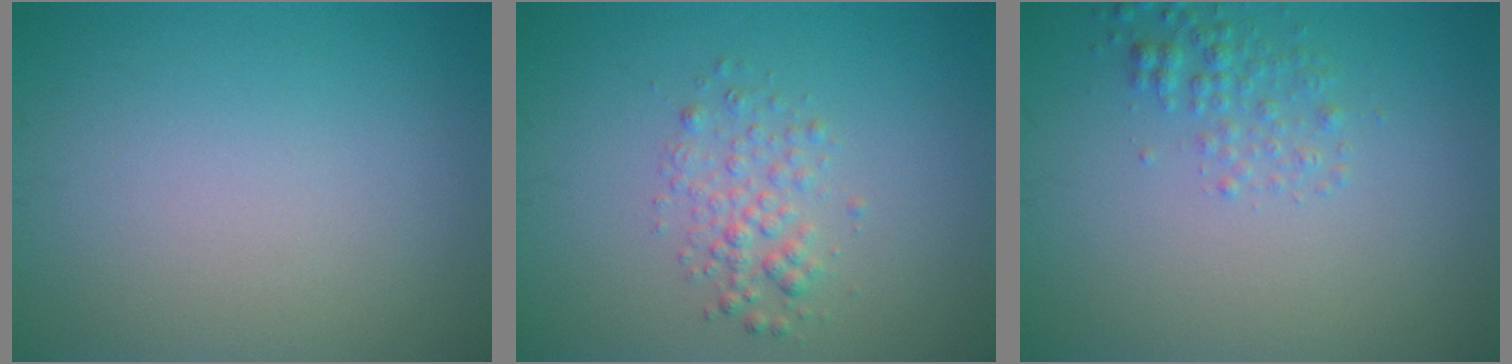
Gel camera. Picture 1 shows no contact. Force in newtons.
{"total": 2.2, "press": 2.2, "slide": 0.1}
{"total": 1.8, "press": 1.8, "slide": 0.1}